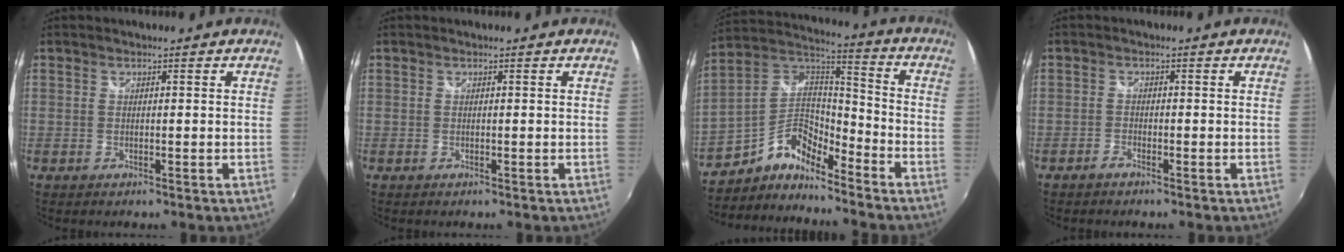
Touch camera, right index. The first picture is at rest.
{"total": 0.0}
{"total": 10.1, "force": [-7.6, 4.2, 5.2], "torque": [-0.119, 0.032, -0.157]}
{"total": 1.1, "force": [-1.1, 0.2, 0.3], "torque": [-0.010, 0.001, -0.023]}